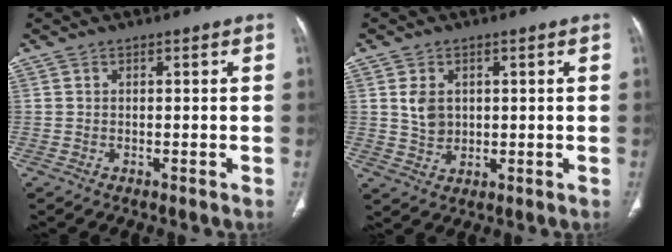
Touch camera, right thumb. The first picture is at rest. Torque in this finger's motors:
{"motor_torque": [0.06, 1.00, 0.13, 0.41, 0.01]}